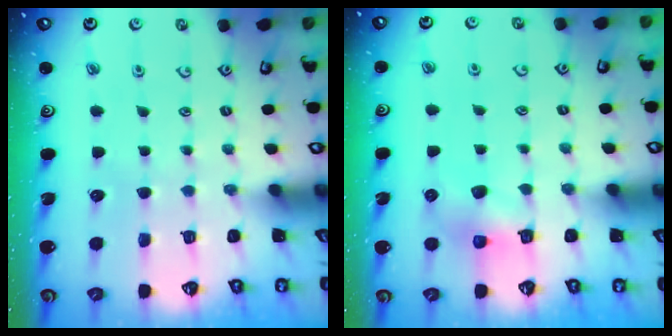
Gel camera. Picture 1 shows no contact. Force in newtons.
{"total": 6.5, "press": 6.5, "slide": 0.5}